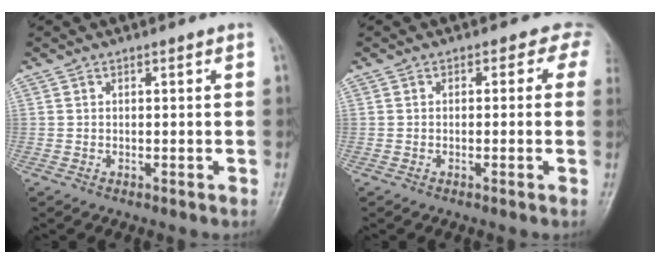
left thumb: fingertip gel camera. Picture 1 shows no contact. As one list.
[{"total": 2.5, "force": [0.6, 2.2, 1.2], "torque": [0.019, 0.007, -0.015]}]